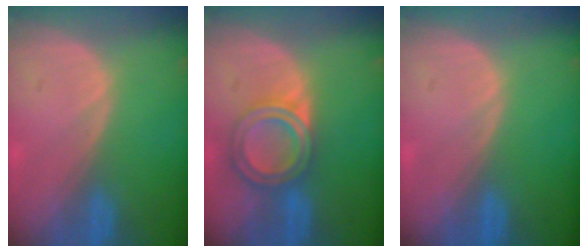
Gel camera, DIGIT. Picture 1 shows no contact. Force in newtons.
{"total": 6.7, "press": 5.9, "slide": 3.2}
{"total": 0.0}